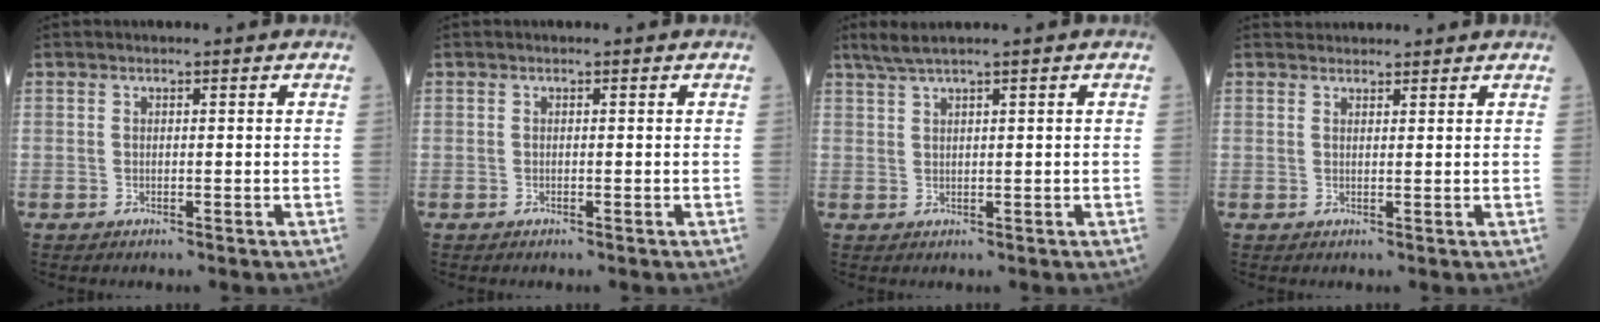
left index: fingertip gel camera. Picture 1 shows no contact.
{"total": 0.0}
{"total": 3.2, "force": [2.6, -0.6, 1.8], "torque": [-0.040, 0.014, 0.054]}
{"total": 4.7, "force": [4.6, 1.1, 0.6], "torque": [-0.006, 0.030, 0.060]}